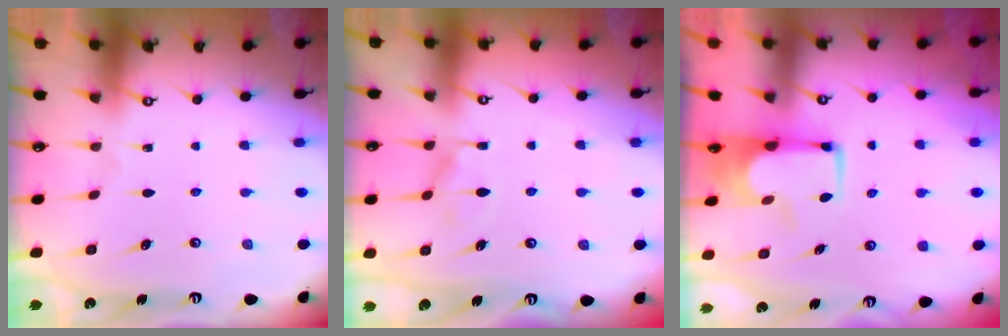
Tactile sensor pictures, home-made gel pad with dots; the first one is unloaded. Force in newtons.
{"total": 6.6, "press": 6.6, "slide": 0.5}
{"total": 4.6, "press": 4.6, "slide": 0.5}